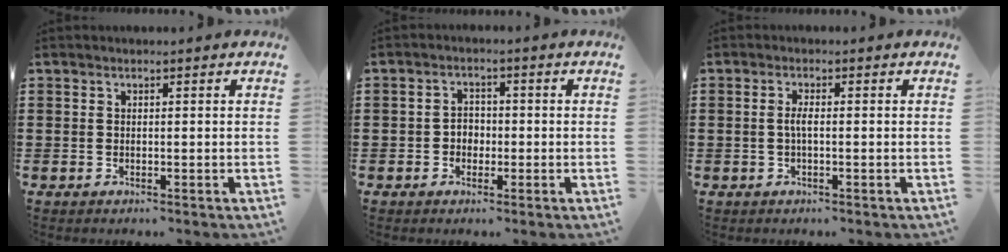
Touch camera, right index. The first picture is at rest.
{"total": 2.3, "force": [-0.8, 1.9, 1.0], "torque": [-0.024, 0.005, -0.018]}
{"total": 1.8, "force": [-0.3, 0.2, 1.8], "torque": [-0.042, -0.003, -0.008]}